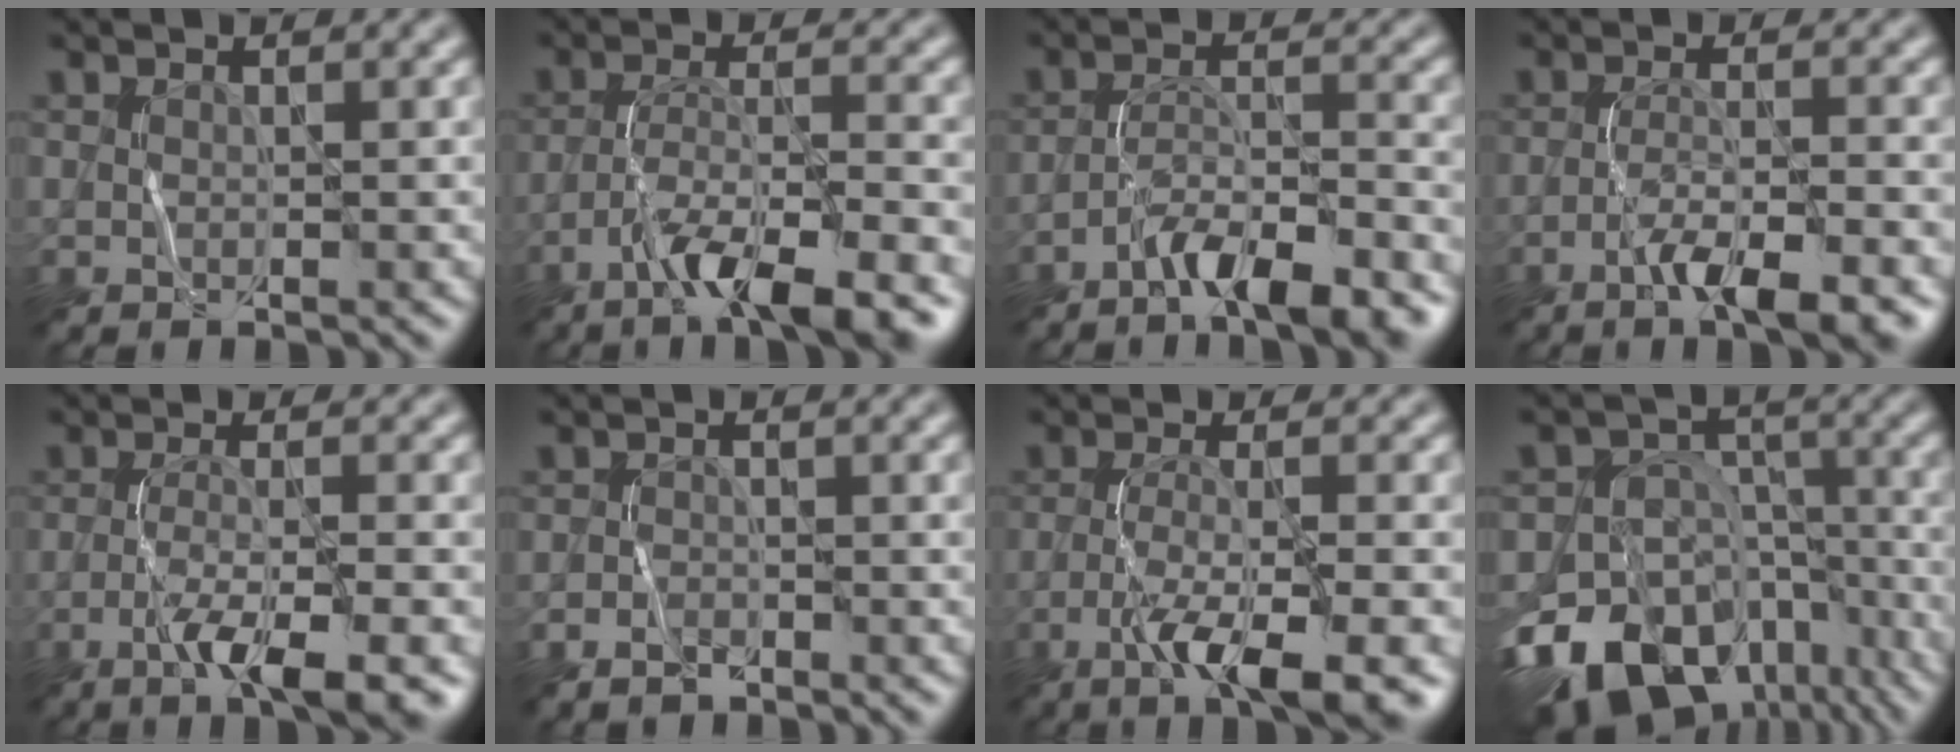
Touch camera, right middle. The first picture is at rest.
{"total": 7.6, "force": [-5.0, 1.4, 5.6], "torque": [-0.093, 0.009, -0.085]}
{"total": 6.3, "force": [-4.6, 1.2, 4.1], "torque": [-0.069, 0.010, -0.078]}
{"total": 5.2, "force": [-2.9, 1.0, 4.2], "torque": [-0.068, 0.004, -0.050]}
{"total": 5.6, "force": [-2.8, 1.1, 4.8], "torque": [-0.079, 0.002, -0.051]}
{"total": 1.3, "force": [-1.1, 0.6, 0.4], "torque": [-0.009, 0.006, -0.024]}
{"total": 6.4, "force": [-3.2, 1.3, 5.4], "torque": [-0.087, 0.002, -0.059]}
{"total": 18.6, "force": [-11.6, 12.5, 7.3], "torque": [-0.139, -0.035, -0.171]}